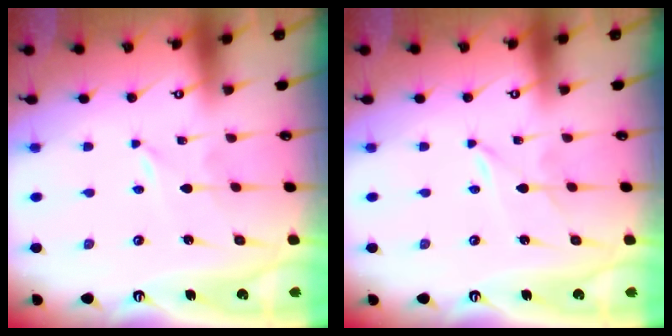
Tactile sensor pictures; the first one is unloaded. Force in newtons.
{"total": 1.1, "press": 1.1, "slide": 0.1}